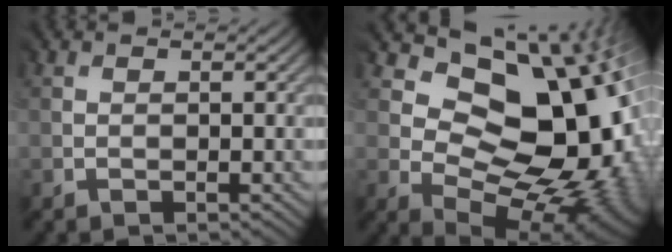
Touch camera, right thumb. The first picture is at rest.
{"total": 14.8, "force": [1.8, 10.5, 10.3], "torque": [-0.113, -0.009, 0.056]}